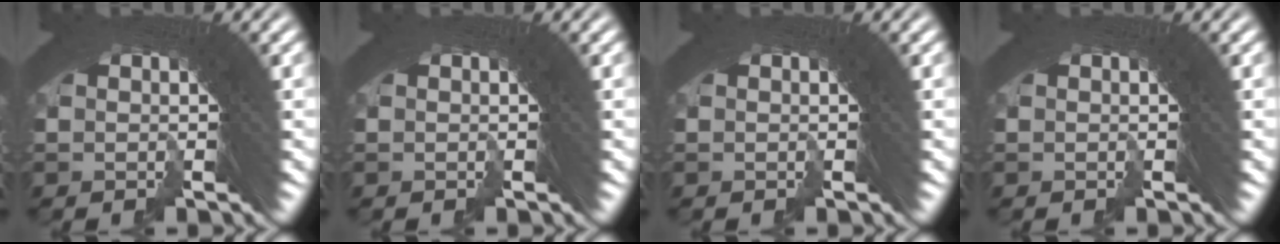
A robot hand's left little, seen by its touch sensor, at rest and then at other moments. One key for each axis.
{"total": 0.0}
{"total": 0.0}
{"total": 0.0}